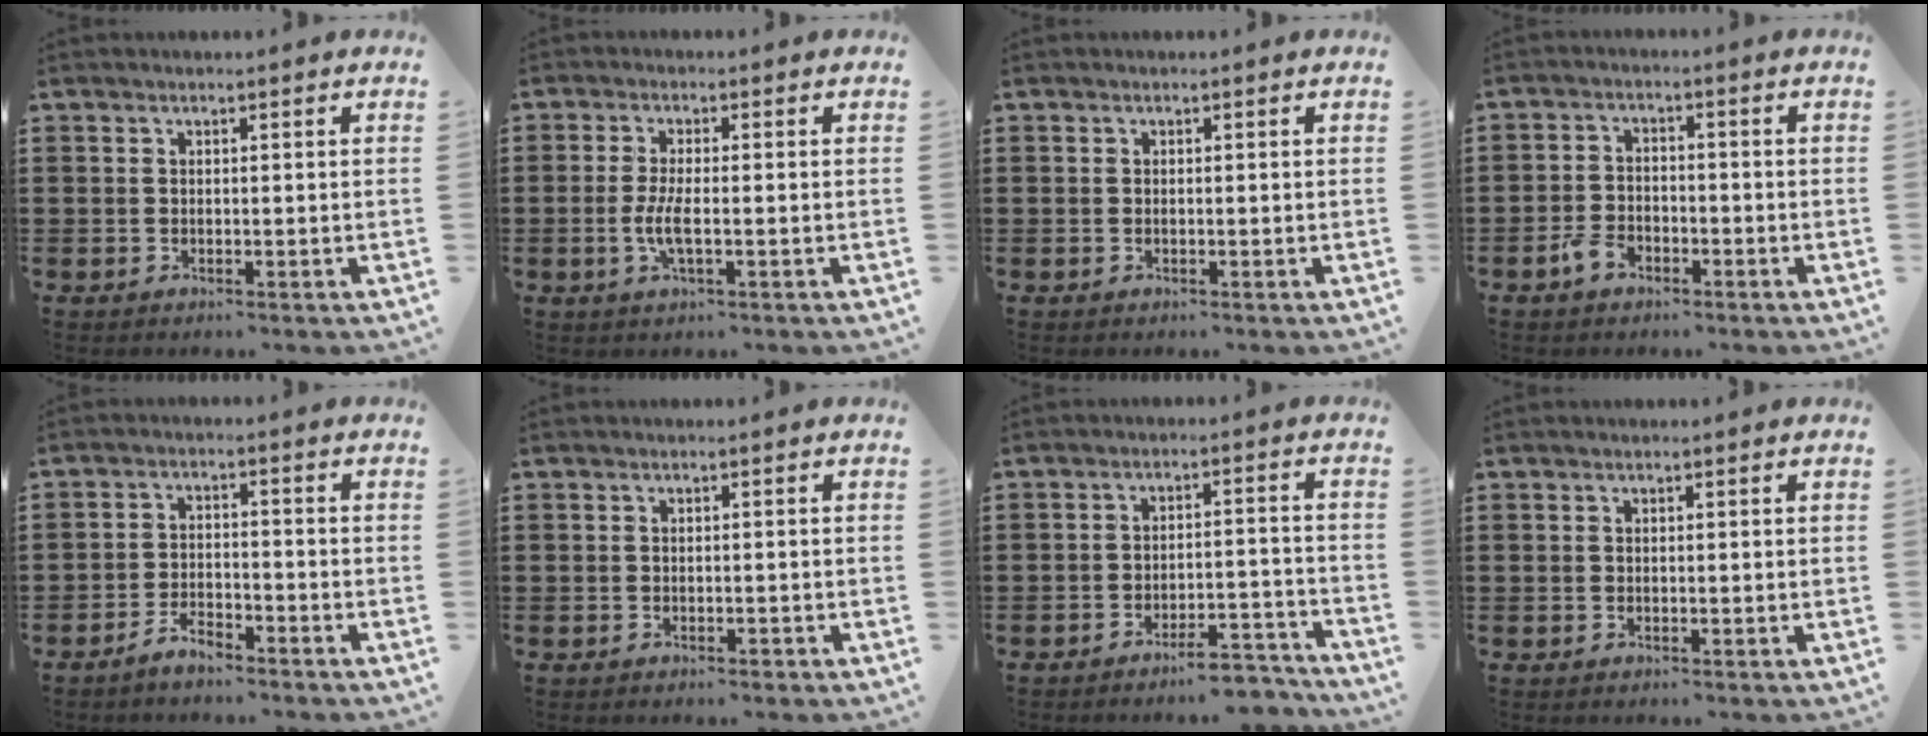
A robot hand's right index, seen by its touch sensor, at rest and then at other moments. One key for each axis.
{"total": 4.0, "fx": -0.9, "fy": 0.9, "fz": 3.8, "tx": -0.088, "ty": -0.007, "tz": -0.023}
{"total": 0.0}
{"total": 3.4, "fx": -2.3, "fy": 1.9, "fz": 1.5, "tx": -0.036, "ty": 0.005, "tz": -0.046}
{"total": 3.3, "fx": -3.2, "fy": 0.6, "fz": 0.8, "tx": -0.016, "ty": 0.010, "tz": -0.063}
{"total": 0.7, "fx": -0.6, "fy": 0.2, "fz": 0.3, "tx": -0.008, "ty": -0.002, "tz": -0.012}
{"total": 5.6, "fx": -5.2, "fy": 0.5, "fz": 2.1, "tx": -0.033, "ty": 0.000, "tz": -0.099}
{"total": 0.0}